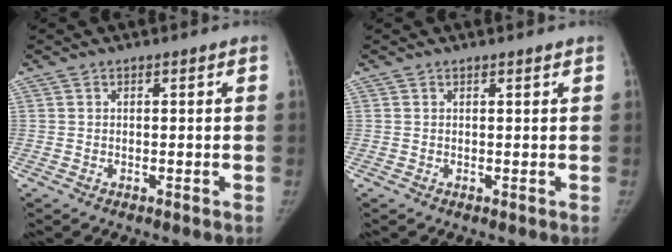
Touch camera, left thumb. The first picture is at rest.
{"total": 0.7, "force": [0.6, 0.0, 0.4], "torque": [-0.008, -0.003, 0.010]}